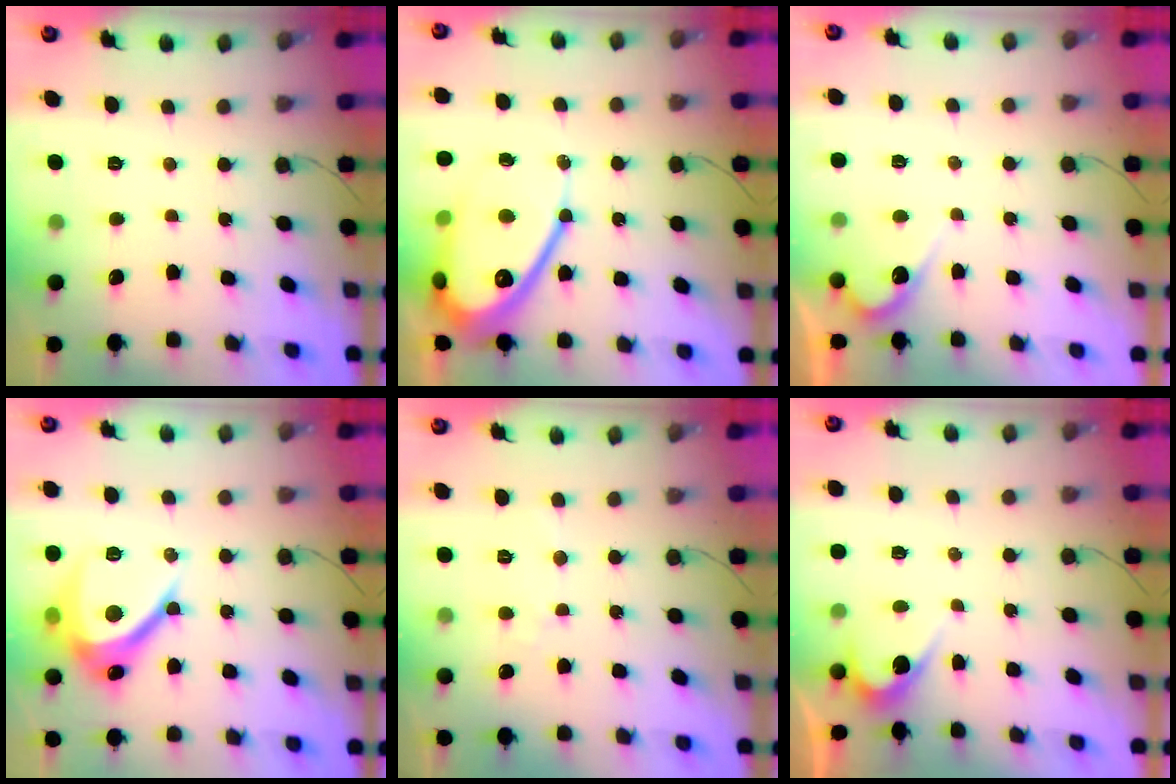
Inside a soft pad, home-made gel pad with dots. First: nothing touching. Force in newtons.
{"total": 19.5, "press": 19.5, "slide": 1.7}
{"total": 4.8, "press": 4.7, "slide": 0.3}
{"total": 13.4, "press": 13.3, "slide": 1.0}
{"total": 3.0, "press": 2.9, "slide": 0.2}
{"total": 3.2, "press": 3.2, "slide": 0.3}